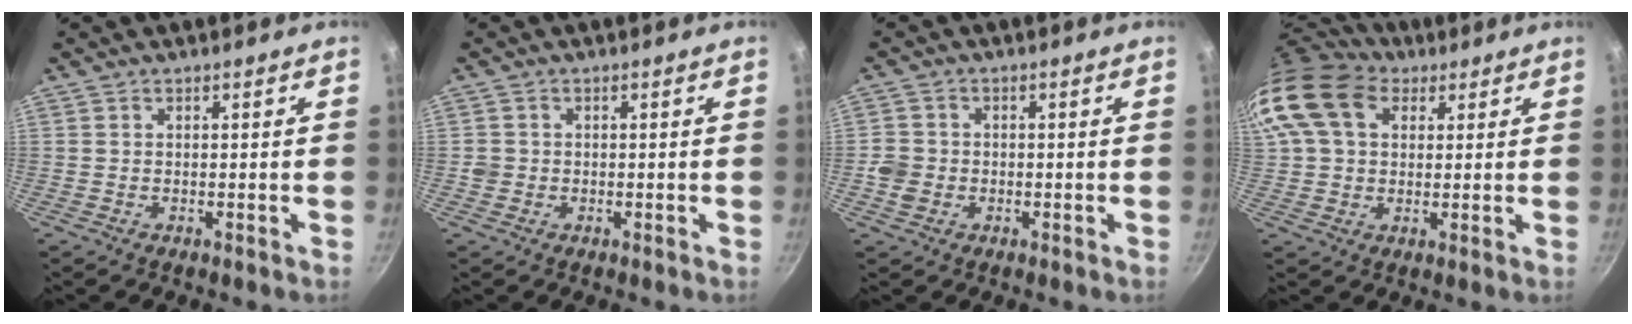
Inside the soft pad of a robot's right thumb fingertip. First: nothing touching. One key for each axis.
{"total": 1.7, "fx": -0.3, "fy": 1.6, "fz": 0.4, "tx": -0.004, "ty": 0.005, "tz": -0.005}
{"total": 3.9, "fx": -1.0, "fy": 3.5, "fz": 1.5, "tx": -0.022, "ty": 0.015, "tz": -0.021}
{"total": 17.0, "fx": 5.7, "fy": 12.3, "fz": 10.2, "tx": -0.209, "ty": 0.027, "tz": 0.092}